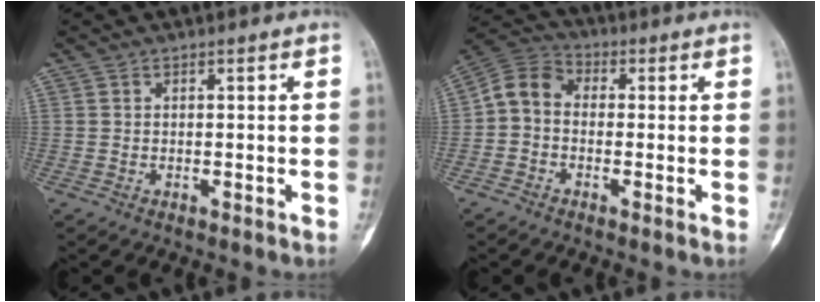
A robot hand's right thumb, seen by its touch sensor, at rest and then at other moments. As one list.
[{"total": 7.1, "force": [-0.5, 5.5, 4.4], "torque": [-0.069, 0.024, -0.031]}]